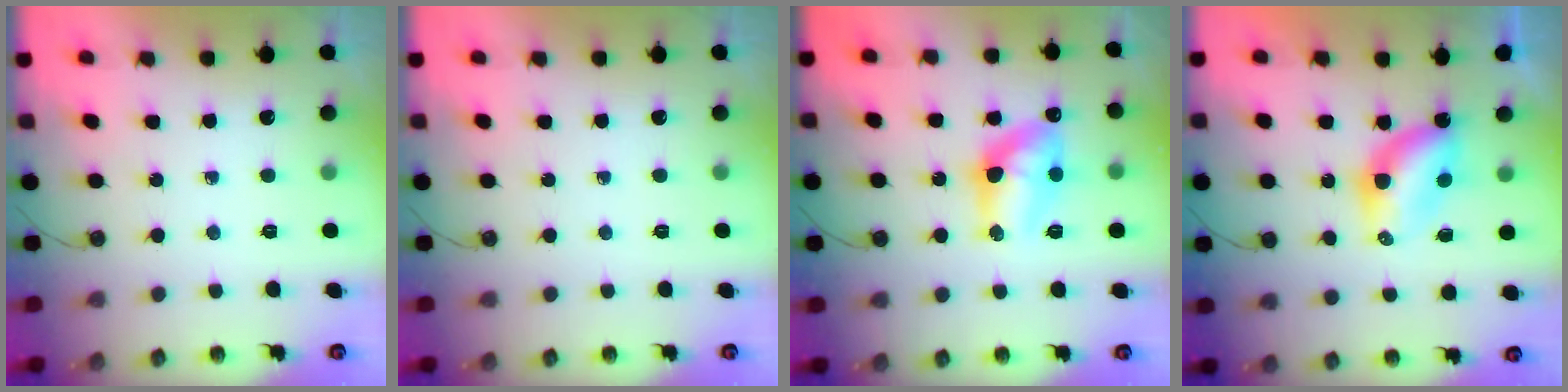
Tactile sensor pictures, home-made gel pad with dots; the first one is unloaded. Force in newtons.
{"total": 0.0}
{"total": 14.4, "press": 14.3, "slide": 1.1}
{"total": 6.3, "press": 6.3, "slide": 0.1}